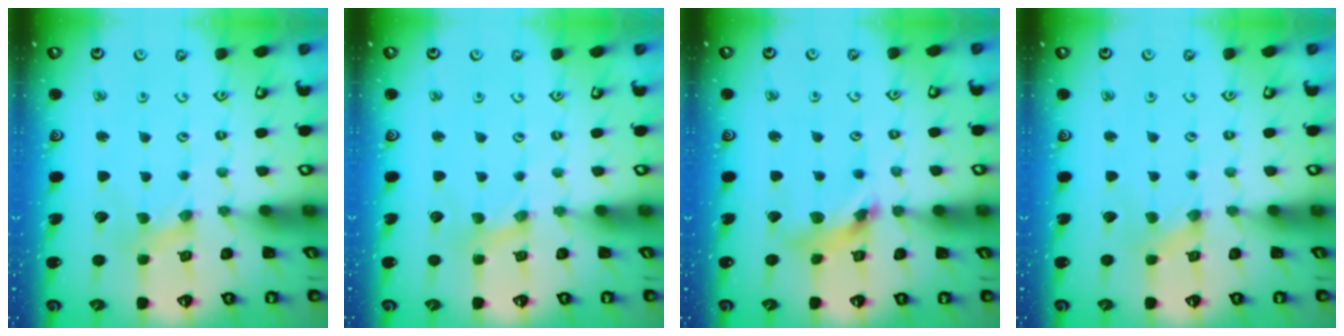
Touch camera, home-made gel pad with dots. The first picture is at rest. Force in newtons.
{"total": 0.8, "press": 0.8, "slide": 0.2}
{"total": 9.2, "press": 9.2, "slide": 1.0}
{"total": 0.0}